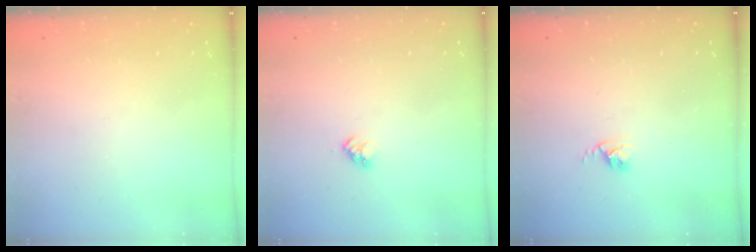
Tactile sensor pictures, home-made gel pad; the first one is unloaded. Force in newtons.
{"total": 2.8, "press": 2.8, "slide": 0.4}
{"total": 2.4, "press": 2.4, "slide": 0.3}